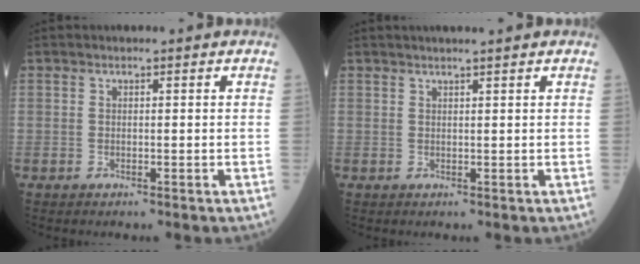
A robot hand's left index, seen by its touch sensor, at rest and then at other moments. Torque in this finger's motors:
{"motor_torque": [0.28, -0.50, -0.41, 0.00]}